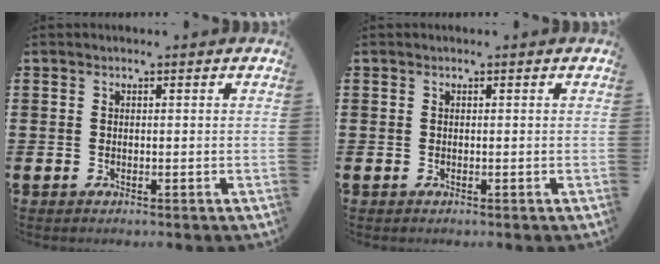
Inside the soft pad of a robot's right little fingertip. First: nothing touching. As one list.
[{"total": 0.0}]